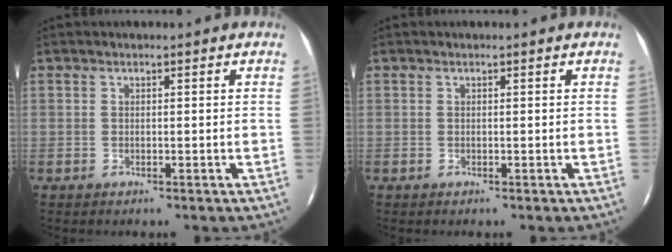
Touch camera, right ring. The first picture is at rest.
{"total": 0.0}